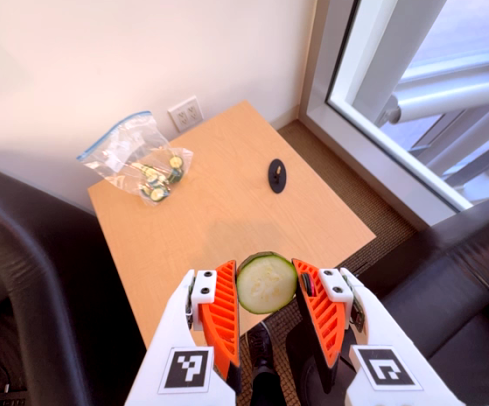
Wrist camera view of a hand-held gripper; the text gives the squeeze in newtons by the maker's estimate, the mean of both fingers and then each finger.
{"total": 9.0, "left": 9.2, "right": 8.8}